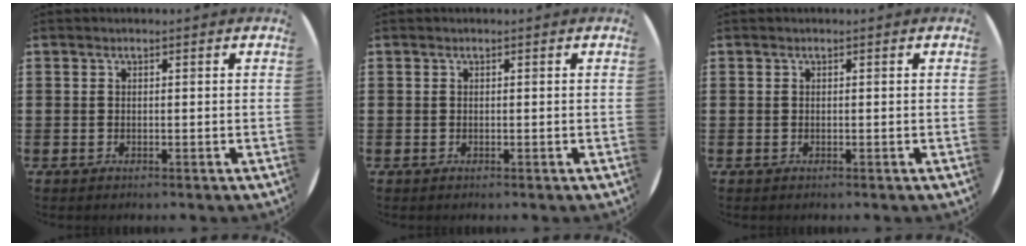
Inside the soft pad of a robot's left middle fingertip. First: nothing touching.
{"total": 0.0}
{"total": 0.0}